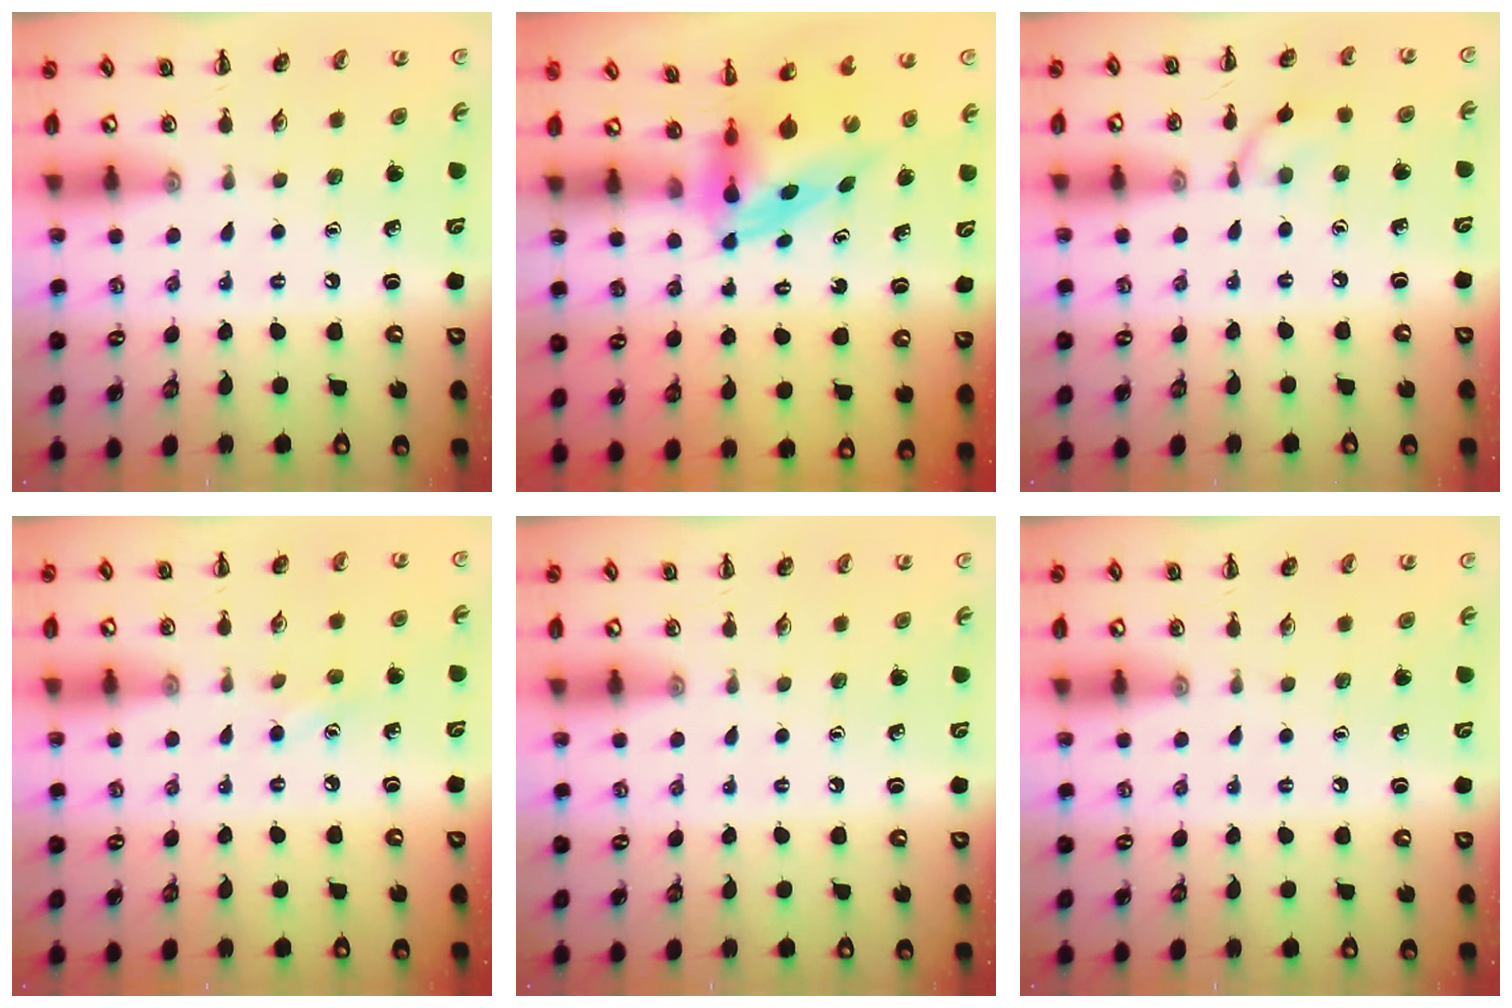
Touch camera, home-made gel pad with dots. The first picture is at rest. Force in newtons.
{"total": 4.0, "press": 3.9, "slide": 1.0}
{"total": 5.9, "press": 5.8, "slide": 1.1}
{"total": 2.0, "press": 1.9, "slide": 0.6}
{"total": 0.0}
{"total": 0.0}